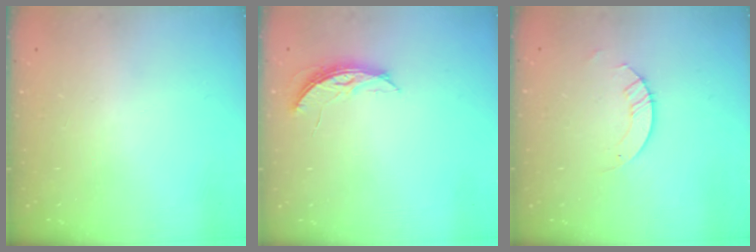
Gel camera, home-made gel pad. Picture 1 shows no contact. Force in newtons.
{"total": 4.6, "press": 4.5, "slide": 0.4}
{"total": 2.9, "press": 2.9, "slide": 0.3}